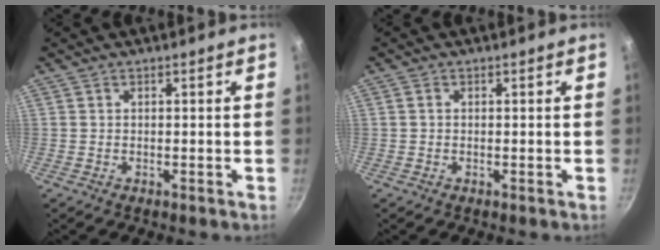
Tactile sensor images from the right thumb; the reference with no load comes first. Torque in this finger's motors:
{"motor_torque": [0.00, 0.01, 0.00, 0.49, 0.00]}